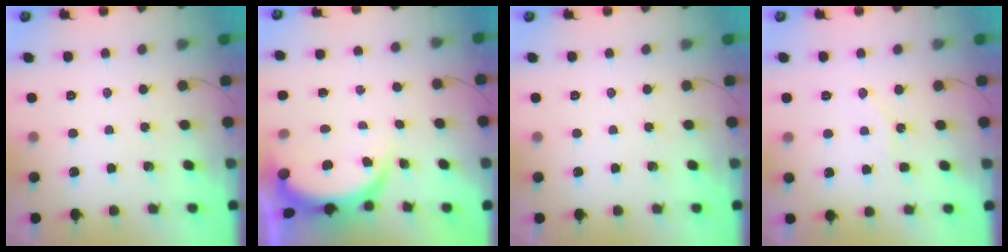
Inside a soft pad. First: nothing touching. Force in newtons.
{"total": 3.8, "press": 3.8, "slide": 0.1}
{"total": 0.0}
{"total": 7.9, "press": 7.8, "slide": 0.7}